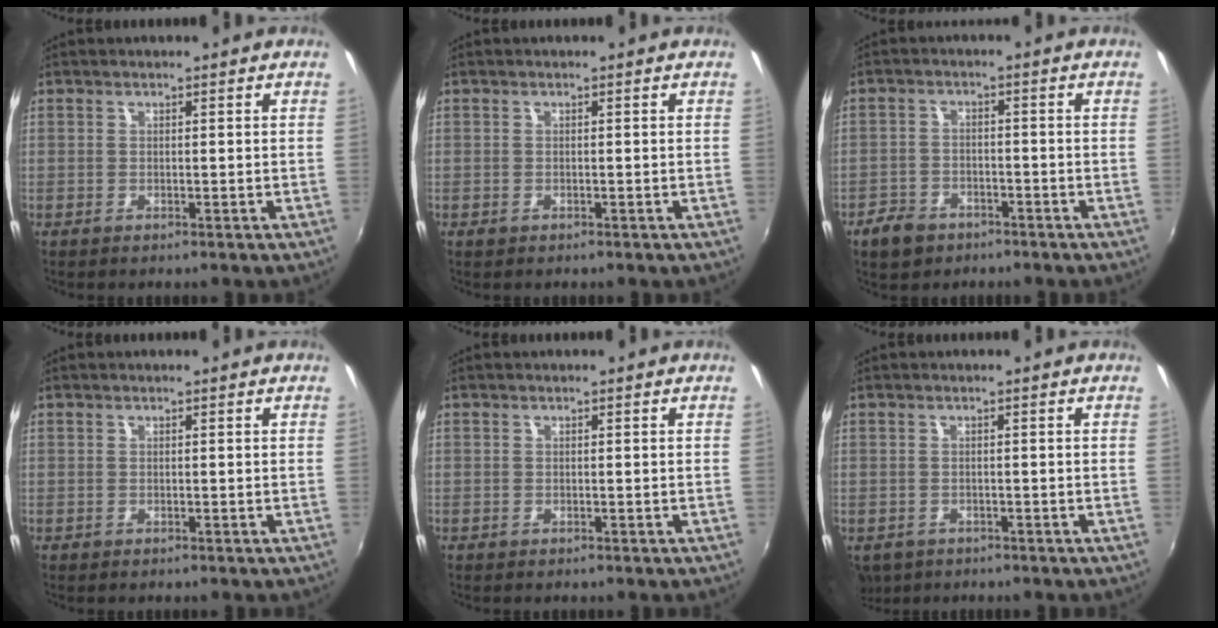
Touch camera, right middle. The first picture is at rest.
{"total": 0.6, "force": [-0.4, 0.4, 0.2], "torque": [-0.003, -0.004, -0.007]}
{"total": 6.2, "force": [-4.1, 4.0, 2.2], "torque": [-0.071, 0.004, -0.068]}
{"total": 0.0}
{"total": 0.5, "force": [-0.4, 0.4, 0.0], "torque": [0.000, 0.000, -0.007]}
{"total": 4.9, "force": [-2.6, 3.5, 2.2], "torque": [-0.050, -0.017, -0.035]}